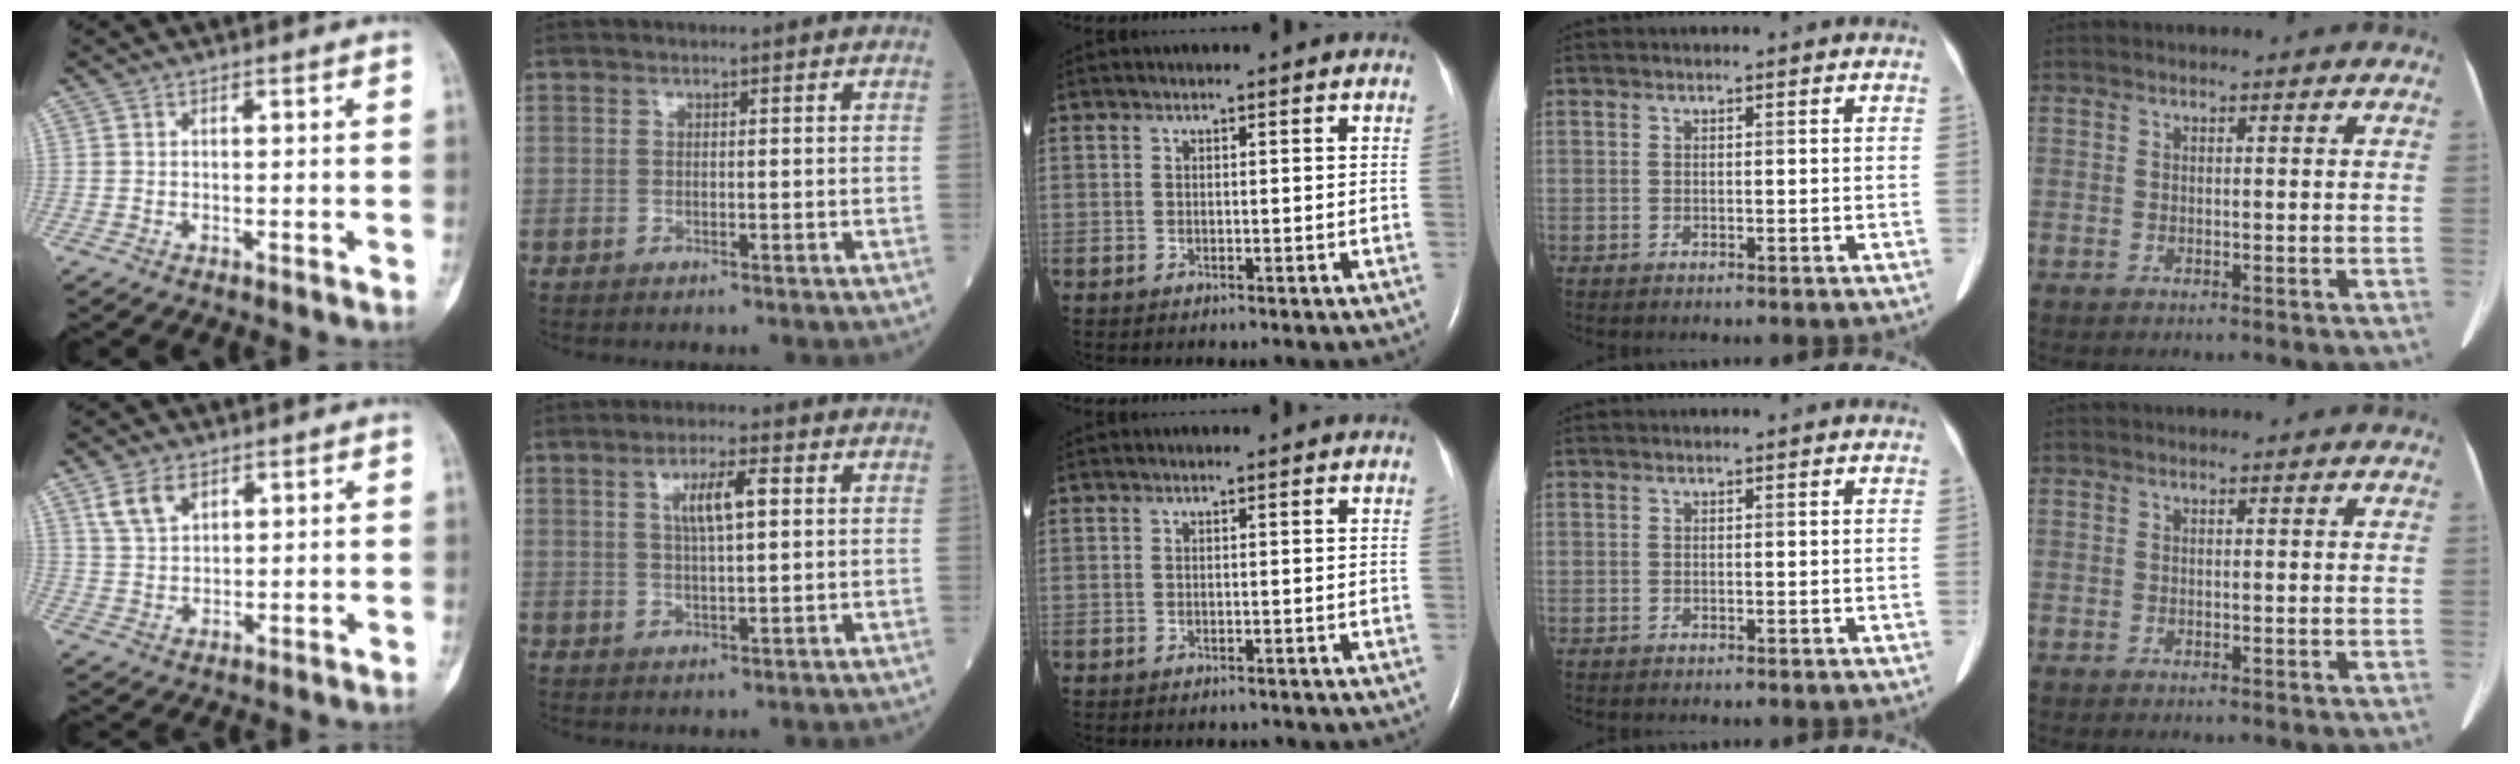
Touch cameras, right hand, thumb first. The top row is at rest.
{"thumb": {"total": 5.8, "force": [3.2, 3.4, 3.3], "torque": [-0.056, -0.010, 0.069]}, "index": {"total": 5.5, "force": [1.6, 0.9, 5.2], "torque": [-0.095, 0.006, 0.030]}, "middle": {"total": 1.5, "force": [-1.4, 0.5, 0.3], "torque": [-0.011, -0.002, -0.016]}}